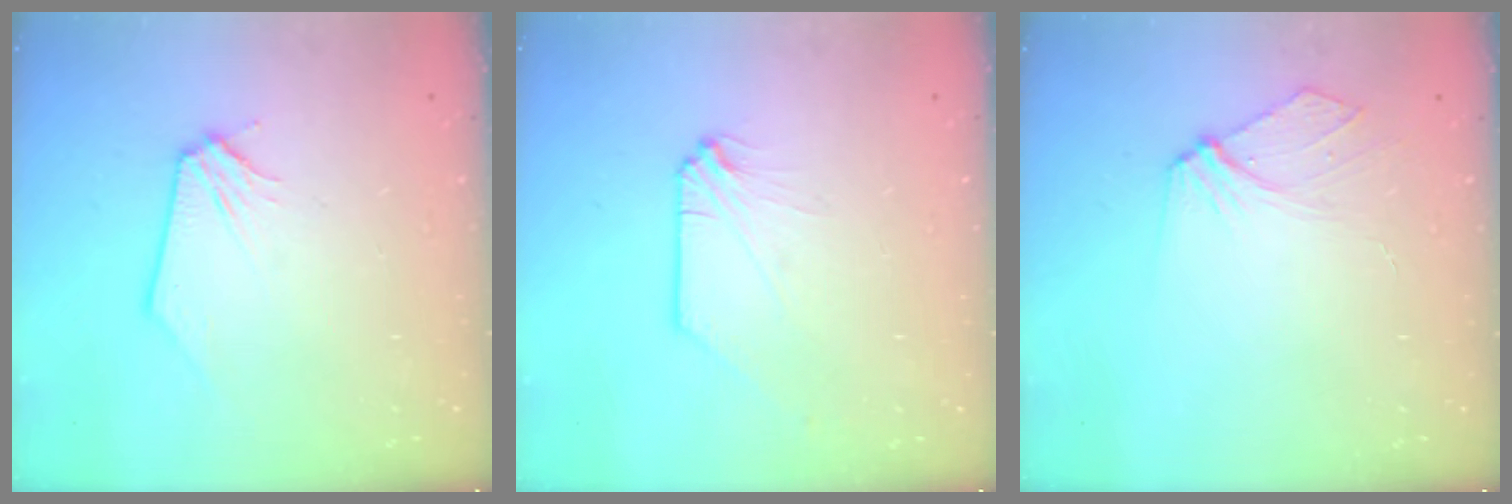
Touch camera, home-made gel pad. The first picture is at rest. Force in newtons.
{"total": 0.0}
{"total": 6.8, "press": 6.8, "slide": 0.8}